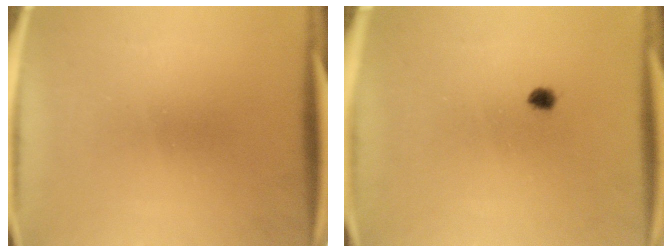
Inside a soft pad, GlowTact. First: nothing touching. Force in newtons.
{"total": 1.4}